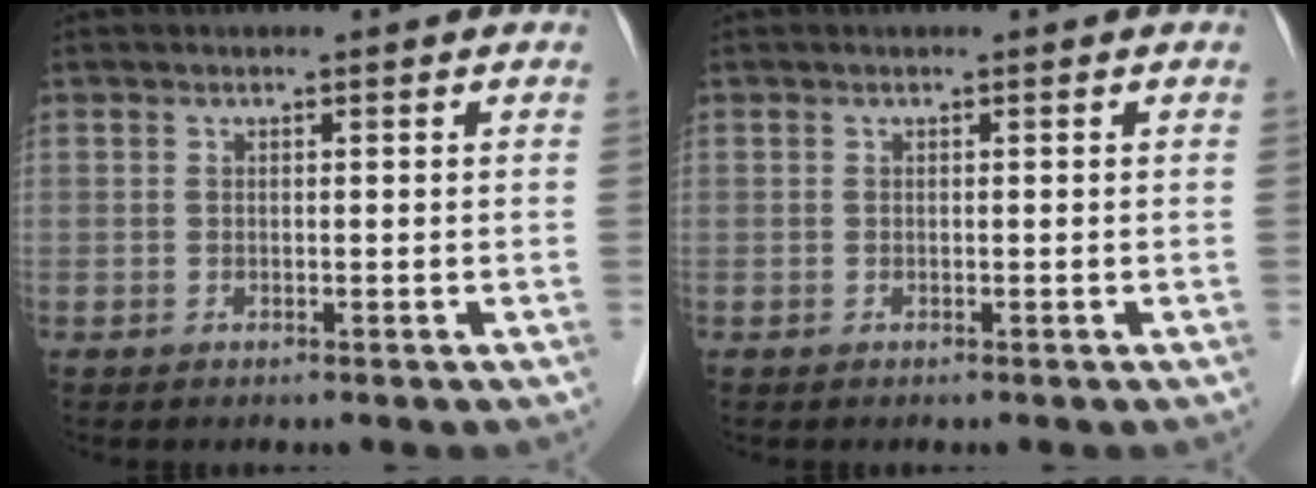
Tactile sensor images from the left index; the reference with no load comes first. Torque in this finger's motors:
{"motor_torque": [0.00, 0.00, 0.00, 0.00]}